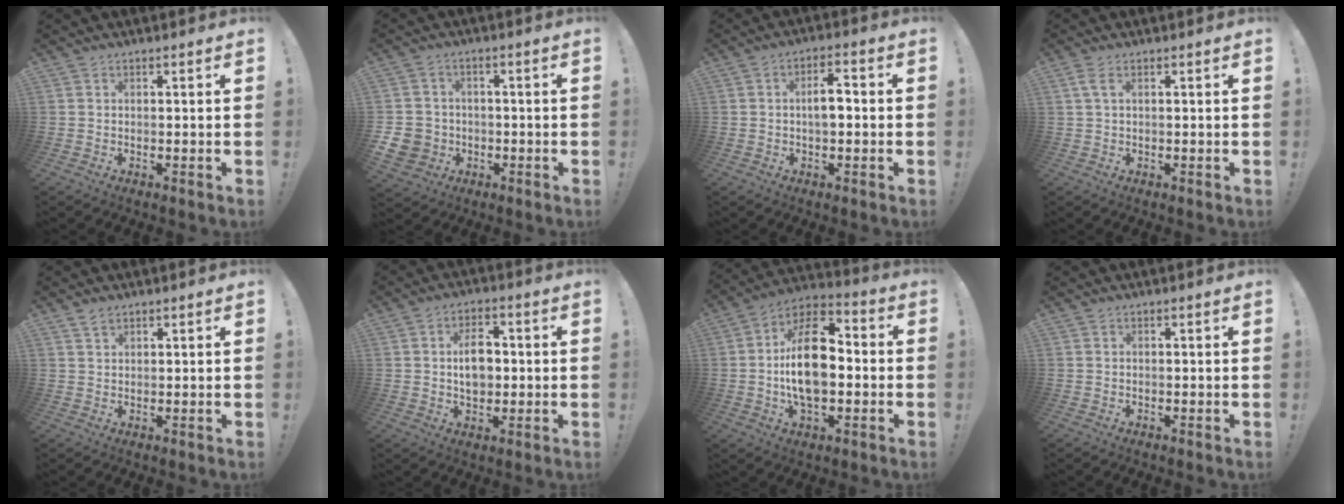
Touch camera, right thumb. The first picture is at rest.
{"total": 7.3, "force": [-2.0, 6.6, 2.5], "torque": [-0.049, 0.016, -0.033]}
{"total": 5.6, "force": [-0.5, 2.5, 5.0], "torque": [-0.074, 0.011, -0.012]}
{"total": 2.8, "force": [1.1, 1.1, 2.4], "torque": [-0.042, 0.001, 0.018]}
{"total": 2.4, "force": [1.8, 1.1, 1.0], "torque": [-0.014, -0.008, 0.033]}
{"total": 8.2, "force": [0.6, 5.7, 5.8], "torque": [-0.086, 0.001, 0.005]}
{"total": 19.1, "force": [-1.5, 10.7, 15.7], "torque": [-0.279, 0.014, -0.029]}
{"total": 0.0}